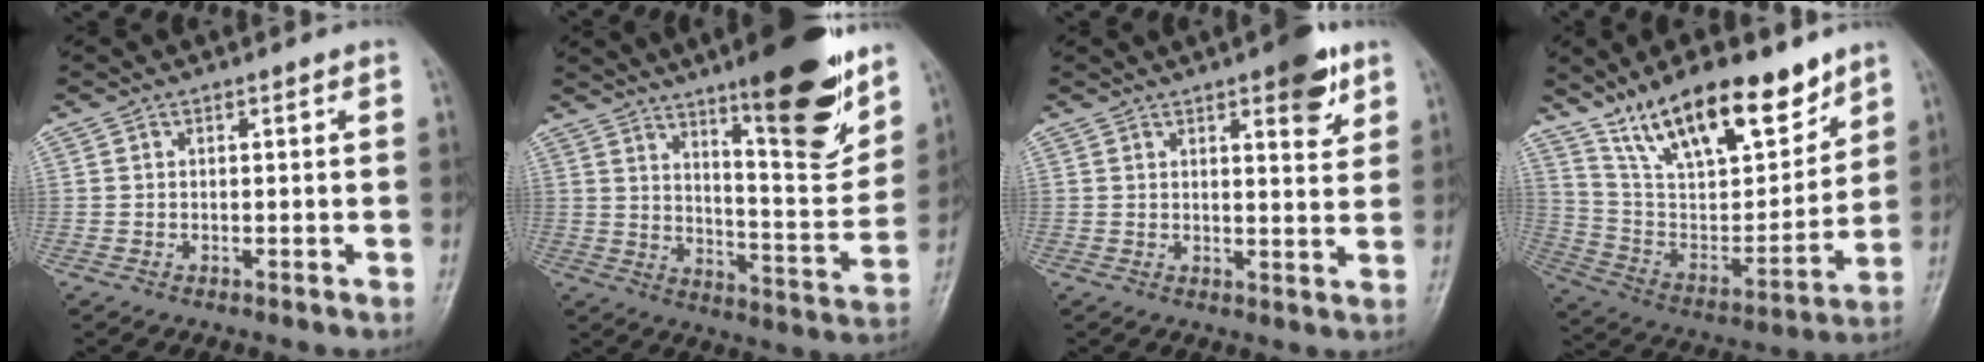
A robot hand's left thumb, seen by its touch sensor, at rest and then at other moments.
{"total": 19.1, "force": [12.3, 4.2, 14.0], "torque": [-0.164, -0.077, 0.190]}
{"total": 7.5, "force": [4.3, 2.5, 5.6], "torque": [-0.057, -0.020, 0.051]}
{"total": 22.3, "force": [15.4, 8.4, 13.7], "torque": [-0.187, -0.063, 0.278]}